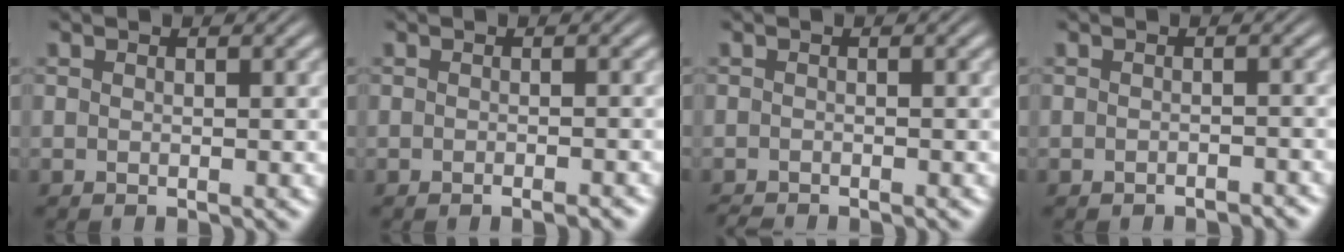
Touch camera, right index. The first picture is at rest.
{"total": 1.1, "force": [-1.0, 0.0, 0.4], "torque": [-0.007, 0.003, -0.019]}
{"total": 1.2, "force": [-1.2, -0.2, 0.0], "torque": [-0.004, -0.013, -0.016]}
{"total": 1.6, "force": [-1.6, 0.0, 0.2], "torque": [-0.007, -0.004, -0.022]}